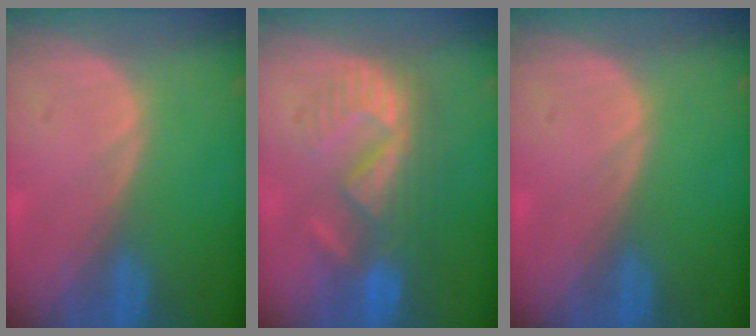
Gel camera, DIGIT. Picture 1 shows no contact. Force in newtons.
{"total": 8.7, "press": 8.2, "slide": 3.0}
{"total": 0.0}